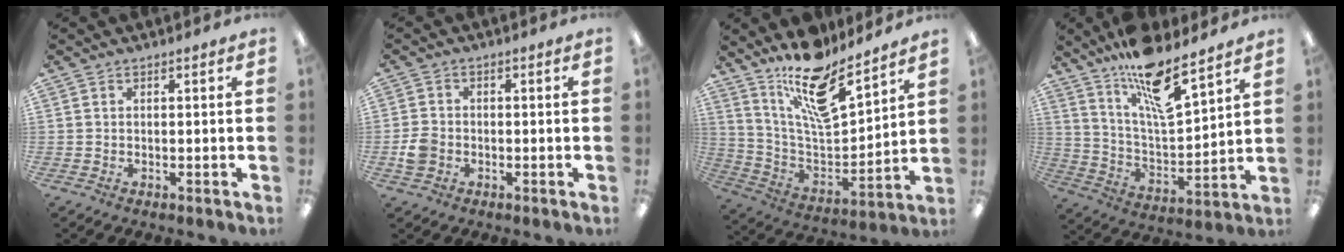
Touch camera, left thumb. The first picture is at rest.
{"total": 4.0, "force": [-1.3, 3.2, 1.9], "torque": [-0.030, 0.009, -0.022]}
{"total": 17.3, "force": [13.5, 5.3, 9.5], "torque": [-0.175, -0.092, 0.233]}
{"total": 16.2, "force": [12.3, 4.5, 9.6], "torque": [-0.162, -0.079, 0.207]}